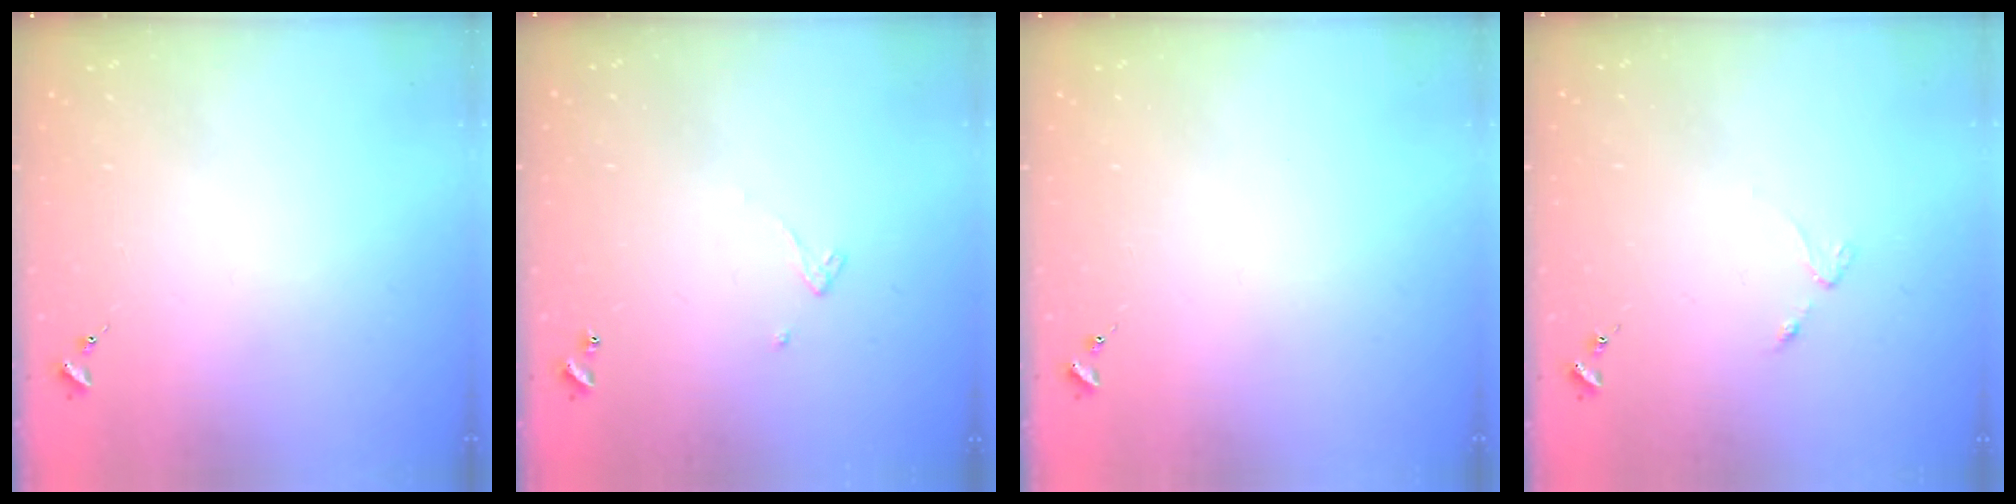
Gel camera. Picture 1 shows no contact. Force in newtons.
{"total": 2.4, "press": 2.4, "slide": 0.2}
{"total": 0.0}
{"total": 2.5, "press": 2.4, "slide": 0.4}